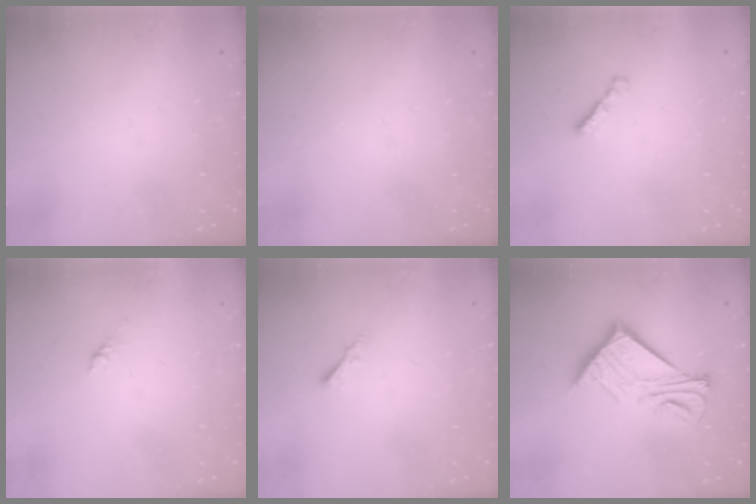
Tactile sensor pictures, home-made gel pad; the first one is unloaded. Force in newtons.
{"total": 0.0}
{"total": 1.6, "press": 1.5, "slide": 0.4}
{"total": 1.5, "press": 1.4, "slide": 0.5}
{"total": 1.8, "press": 1.7, "slide": 0.5}
{"total": 14.7, "press": 14.7, "slide": 0.4}